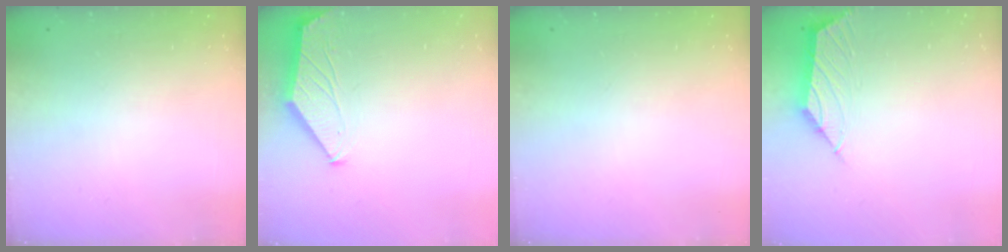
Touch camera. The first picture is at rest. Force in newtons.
{"total": 1.5, "press": 1.5, "slide": 0.4}
{"total": 0.0}
{"total": 2.5, "press": 2.5, "slide": 0.3}